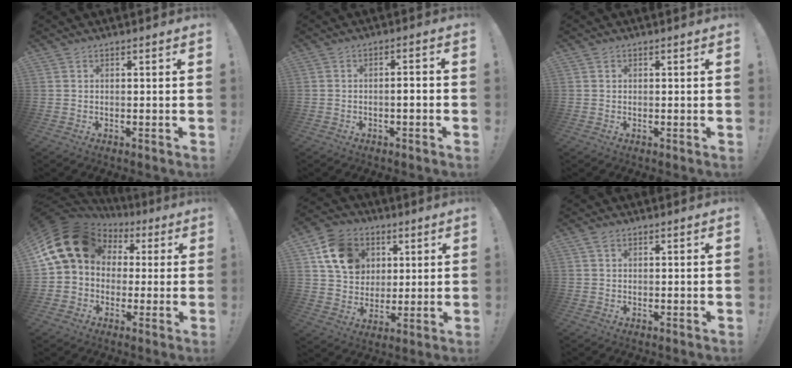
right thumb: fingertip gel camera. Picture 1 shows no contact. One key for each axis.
{"total": 2.7, "fx": -1.1, "fy": 0.2, "fz": 2.5, "tx": -0.042, "ty": 0.000, "tz": -0.021}
{"total": 0.8, "fx": 0.4, "fy": 0.6, "fz": 0.0, "tx": 0.000, "ty": 0.001, "tz": 0.009}
{"total": 17.4, "fx": 5.2, "fy": 13.1, "fz": 10.2, "tx": -0.179, "ty": -0.008, "tz": 0.106}
{"total": 14.7, "fx": 5.9, "fy": 11.9, "fz": 6.4, "tx": -0.106, "ty": -0.014, "tz": 0.124}
{"total": 1.9, "fx": 1.2, "fy": 1.1, "fz": 0.9, "tx": -0.011, "ty": -0.002, "tz": 0.021}